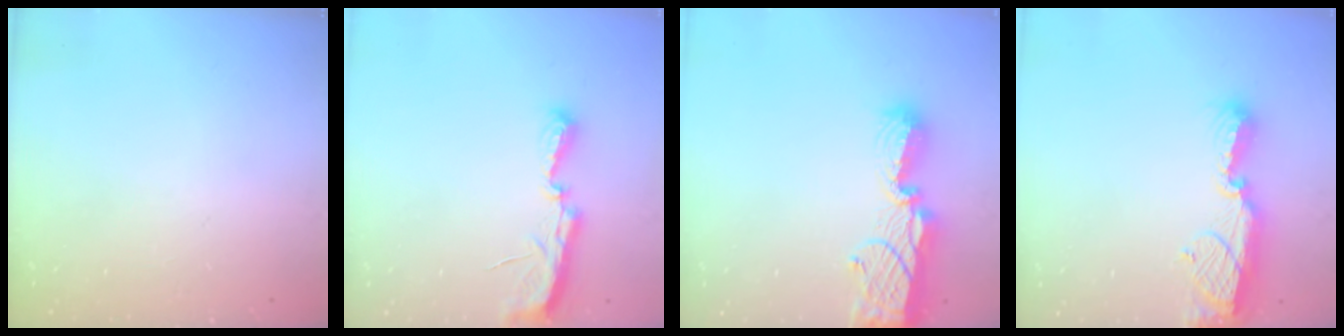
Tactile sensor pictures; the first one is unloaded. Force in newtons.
{"total": 7.4, "press": 7.3, "slide": 0.6}
{"total": 14.4, "press": 14.3, "slide": 1.7}
{"total": 13.3, "press": 12.2, "slide": 5.5}